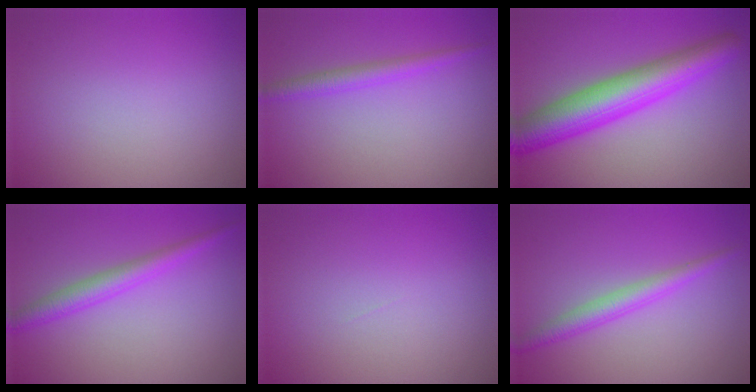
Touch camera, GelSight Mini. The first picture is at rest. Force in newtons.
{"total": 1.9, "press": 1.9, "slide": 0.0}
{"total": 7.4, "press": 7.4, "slide": 0.1}
{"total": 2.7, "press": 2.7, "slide": 0.2}
{"total": 0.0}
{"total": 2.5, "press": 2.5, "slide": 0.0}